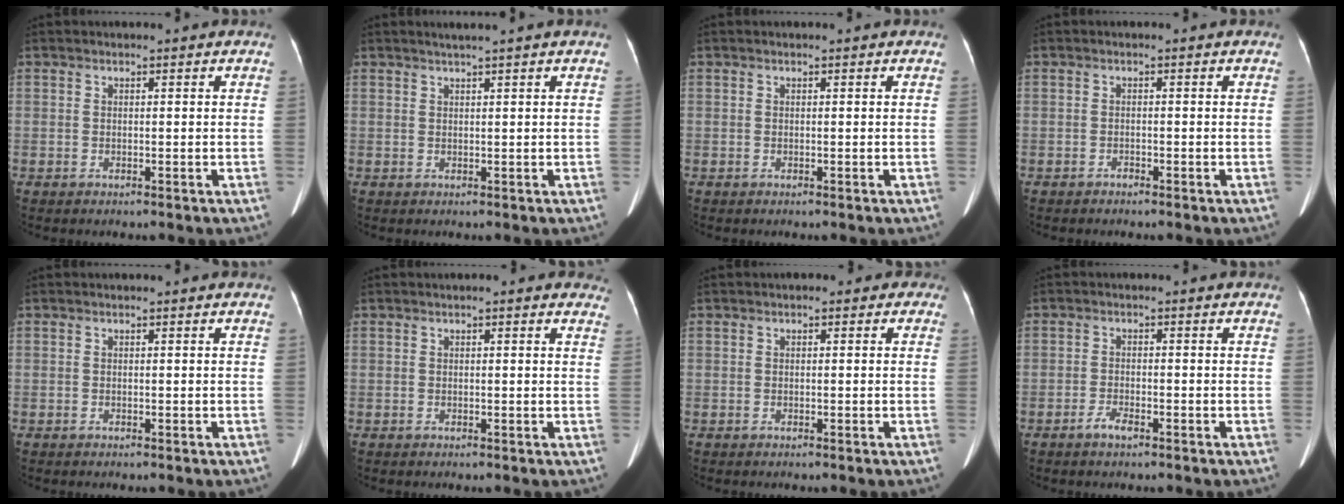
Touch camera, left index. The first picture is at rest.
{"total": 1.6, "force": [1.2, -0.6, 0.9], "torque": [-0.016, -0.001, 0.027]}
{"total": 0.0}
{"total": 0.6, "force": [-0.6, 0.2, 0.1], "torque": [-0.004, -0.001, -0.011]}
{"total": 0.0}
{"total": 3.4, "force": [2.5, 1.0, 2.0], "torque": [-0.008, 0.011, 0.016]}
{"total": 0.9, "force": [0.2, 0.8, 0.5], "torque": [0.005, 0.009, -0.010]}
{"total": 2.1, "force": [-1.5, 0.5, 1.4], "torque": [-0.030, -0.001, -0.028]}